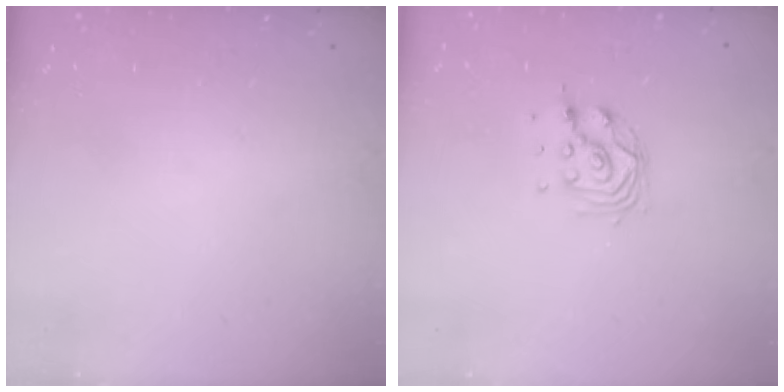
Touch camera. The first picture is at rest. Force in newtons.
{"total": 9.3, "press": 9.2, "slide": 1.3}